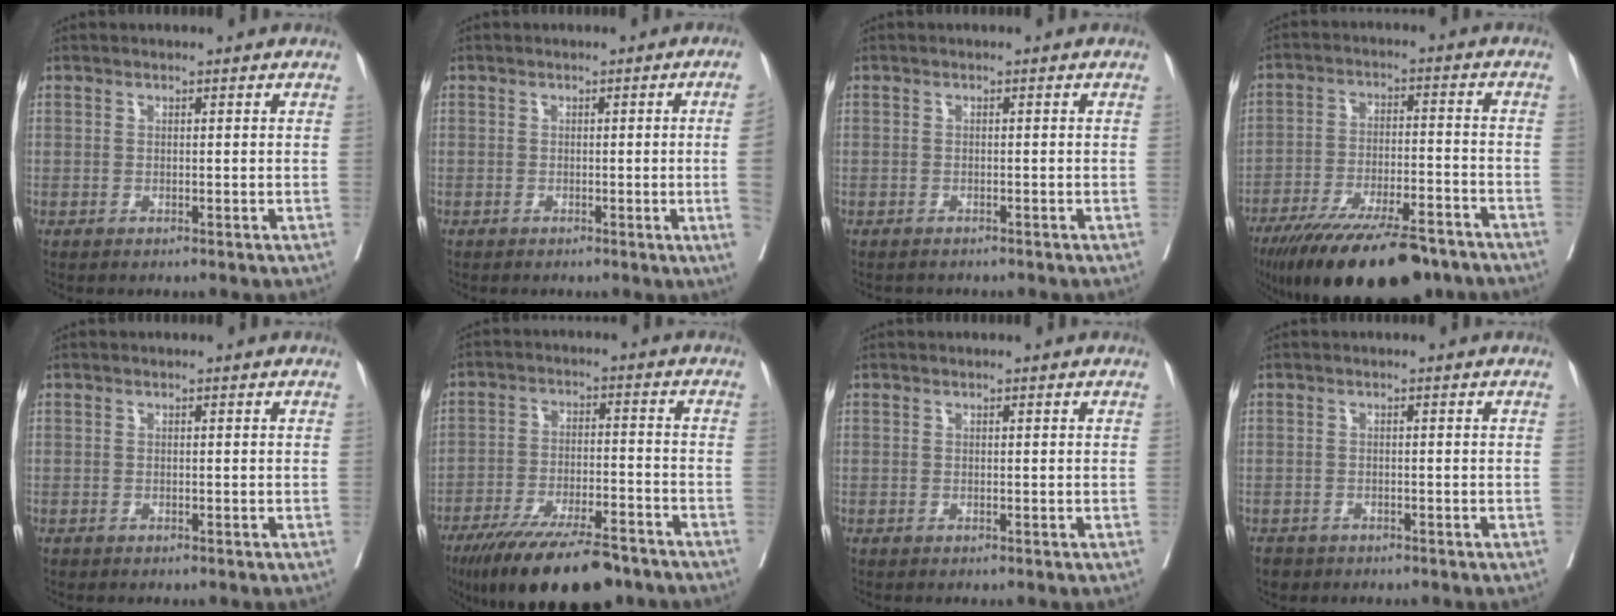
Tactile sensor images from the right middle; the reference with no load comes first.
{"total": 4.3, "force": [-0.5, -1.8, 3.9], "torque": [-0.046, -0.009, -0.004]}
{"total": 2.3, "force": [-2.1, 0.9, 0.3], "torque": [-0.006, -0.001, -0.029]}
{"total": 19.7, "force": [-15.6, 4.5, 11.2], "torque": [-0.160, -0.014, -0.242]}
{"total": 0.0}
{"total": 16.5, "force": [-12.9, 3.9, 9.6], "torque": [-0.138, -0.012, -0.207]}
{"total": 0.0}
{"total": 2.4, "force": [-1.8, 1.6, 0.2], "torque": [-0.007, 0.002, -0.031]}